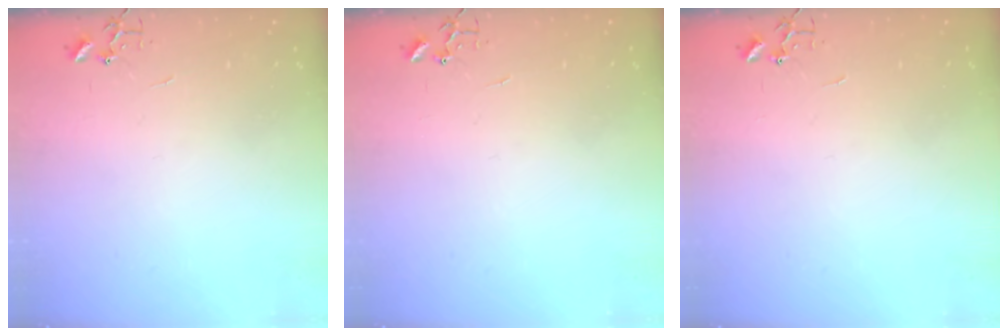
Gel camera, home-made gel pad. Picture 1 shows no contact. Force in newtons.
{"total": 0.0}
{"total": 0.0}